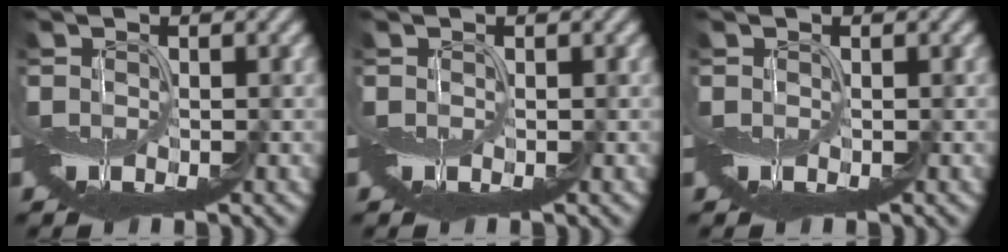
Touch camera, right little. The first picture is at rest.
{"total": 0.0}
{"total": 0.0}